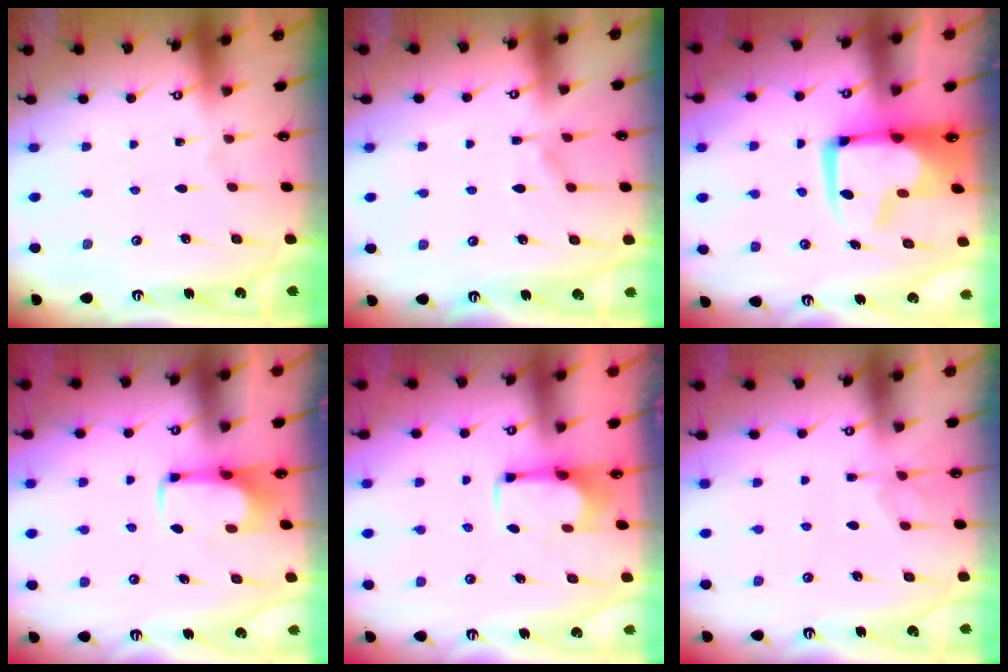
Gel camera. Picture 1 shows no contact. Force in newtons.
{"total": 6.0, "press": 6.0, "slide": 0.5}
{"total": 3.8, "press": 3.7, "slide": 1.0}
{"total": 2.0, "press": 1.9, "slide": 0.4}
{"total": 2.5, "press": 2.3, "slide": 0.8}
{"total": 1.7, "press": 1.3, "slide": 1.1}